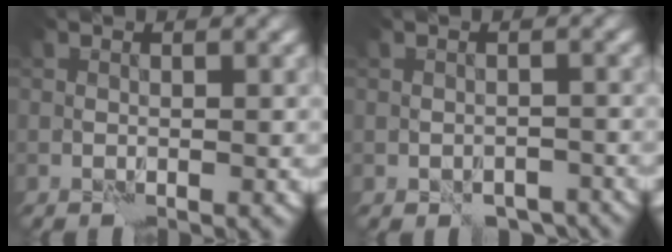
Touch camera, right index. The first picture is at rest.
{"total": 3.6, "force": [-2.8, 2.0, 1.0], "torque": [0.000, -0.001, -0.036]}